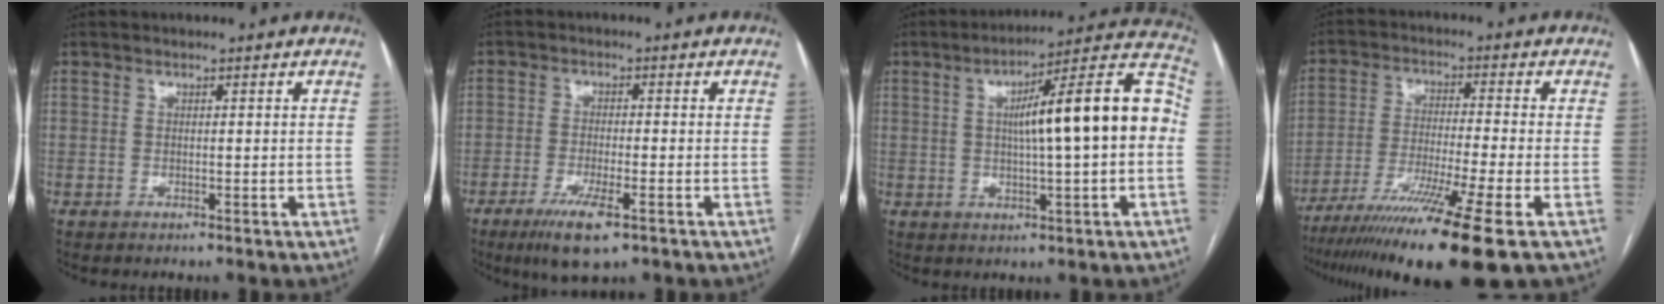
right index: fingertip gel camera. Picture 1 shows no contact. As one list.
[{"total": 6.9, "force": [-3.9, 1.1, 5.5], "torque": [-0.103, -0.016, -0.064]}, {"total": 16.4, "force": [1.0, 1.7, 16.2], "torque": [-0.235, 0.039, 0.010]}, {"total": 16.5, "force": [-11.0, -1.4, 12.2], "torque": [-0.197, -0.048, -0.184]}]